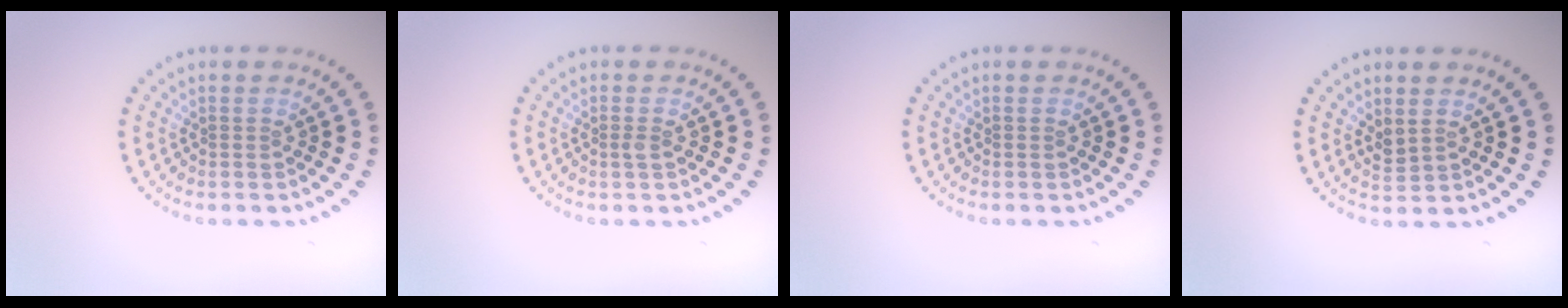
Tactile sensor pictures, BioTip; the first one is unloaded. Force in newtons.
{"total": 0.6, "press": 0.5, "slide": 0.3}
{"total": 0.0}
{"total": 1.1, "press": 1.0, "slide": 0.6}